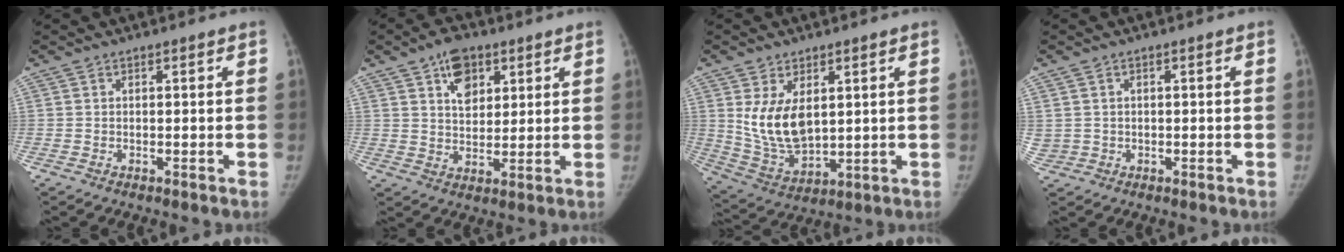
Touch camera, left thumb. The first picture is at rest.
{"total": 8.0, "force": [4.1, 5.0, 4.8], "torque": [-0.047, -0.020, 0.067]}
{"total": 10.9, "force": [2.8, 6.3, 8.4], "torque": [-0.141, -0.024, 0.073]}
{"total": 3.1, "force": [0.4, 2.9, 0.9], "torque": [-0.022, 0.004, 0.019]}